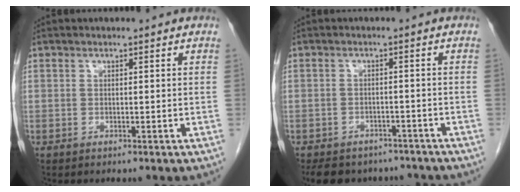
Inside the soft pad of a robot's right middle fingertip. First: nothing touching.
{"total": 11.2, "force": [-9.6, 5.1, 2.9], "torque": [-0.050, 0.003, -0.115]}